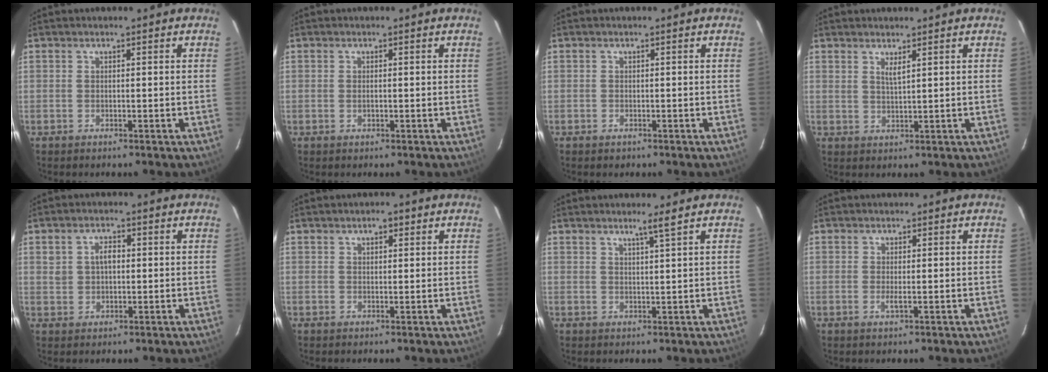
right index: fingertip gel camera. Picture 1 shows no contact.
{"total": 0.8, "force": [-0.3, 0.4, 0.7], "torque": [-0.012, 0.001, -0.004]}
{"total": 0.9, "force": [-0.5, 0.7, 0.2], "torque": [-0.003, 0.000, -0.007]}
{"total": 1.7, "force": [1.2, 0.2, 1.3], "torque": [-0.023, -0.001, 0.019]}
{"total": 3.4, "force": [0.6, 2.5, 2.2], "torque": [-0.040, 0.010, 0.013]}
{"total": 1.8, "force": [1.0, 1.0, 1.1], "torque": [-0.015, 0.008, 0.015]}
{"total": 2.2, "force": [1.6, -0.7, 1.5], "torque": [-0.031, -0.005, 0.027]}
{"total": 1.2, "force": [-0.3, 0.0, 1.2], "torque": [-0.023, -0.003, -0.005]}